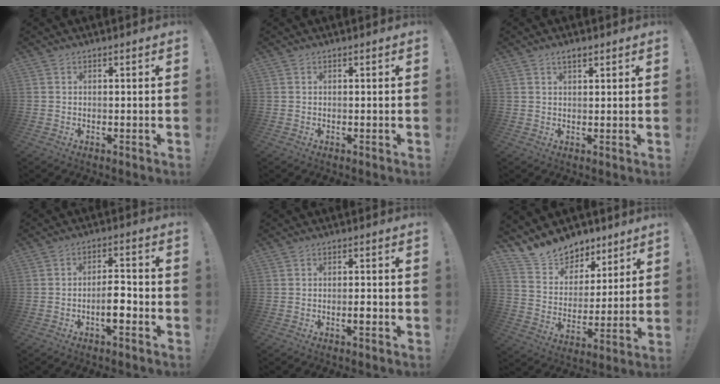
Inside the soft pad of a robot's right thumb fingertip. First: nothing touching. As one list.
[{"total": 0.0}, {"total": 2.3, "force": [1.6, 0.8, 1.4], "torque": [-0.023, -0.005, 0.028]}, {"total": 7.2, "force": [-2.7, 2.5, 6.2], "torque": [-0.095, 0.011, -0.046]}, {"total": 3.1, "force": [-1.4, 0.8, 2.7], "torque": [-0.033, 0.003, -0.025]}, {"total": 12.3, "force": [10.4, 6.4, 1.5], "torque": [-0.036, -0.087, 0.196]}]